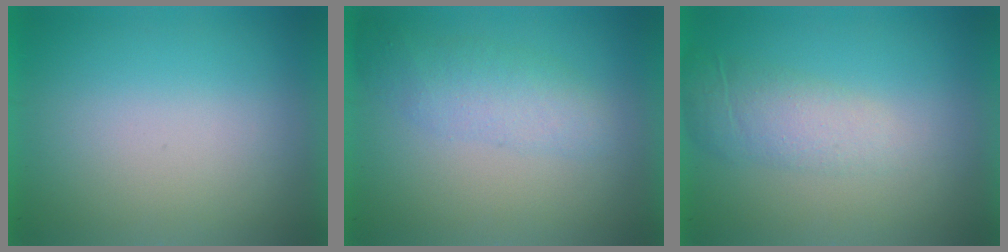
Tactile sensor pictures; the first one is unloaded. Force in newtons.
{"total": 2.3}
{"total": 2.0}